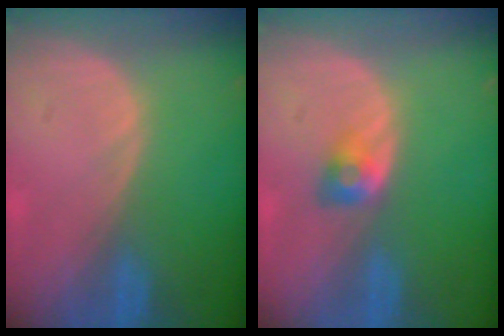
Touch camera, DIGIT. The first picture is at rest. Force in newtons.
{"total": 2.8, "press": 2.4, "slide": 1.4}